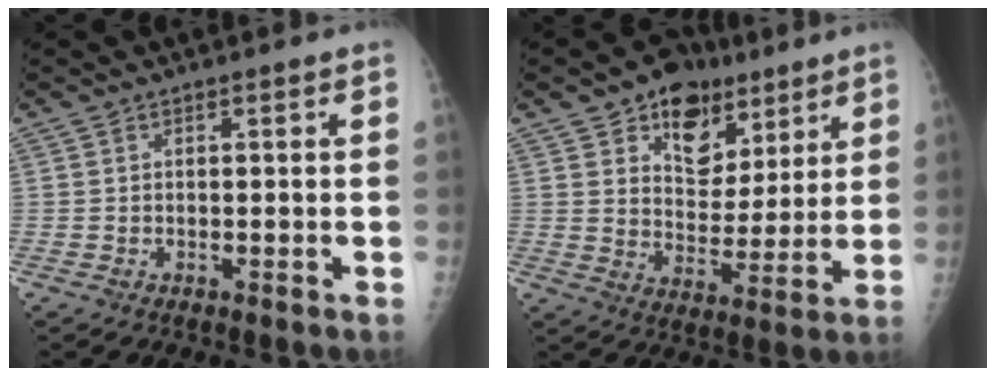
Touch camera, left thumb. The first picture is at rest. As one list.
[{"total": 12.9, "force": [7.6, 8.9, 5.5], "torque": [-0.038, -0.035, 0.121]}]